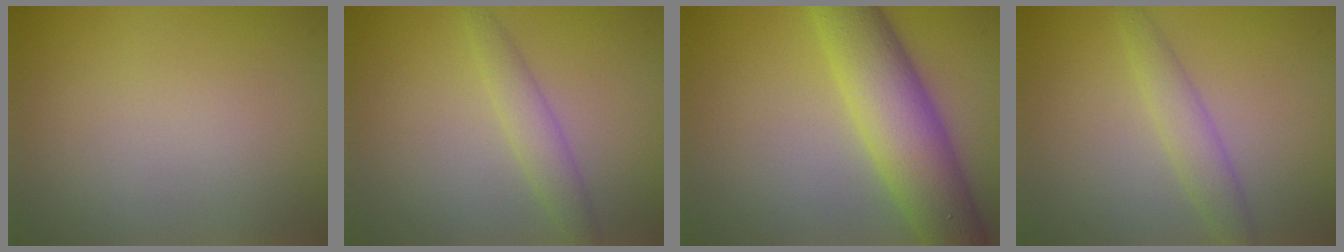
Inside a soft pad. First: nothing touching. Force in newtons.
{"total": 2.1, "press": 2.1, "slide": 0.0}
{"total": 6.8, "press": 6.8, "slide": 0.1}
{"total": 2.4, "press": 2.4, "slide": 0.1}